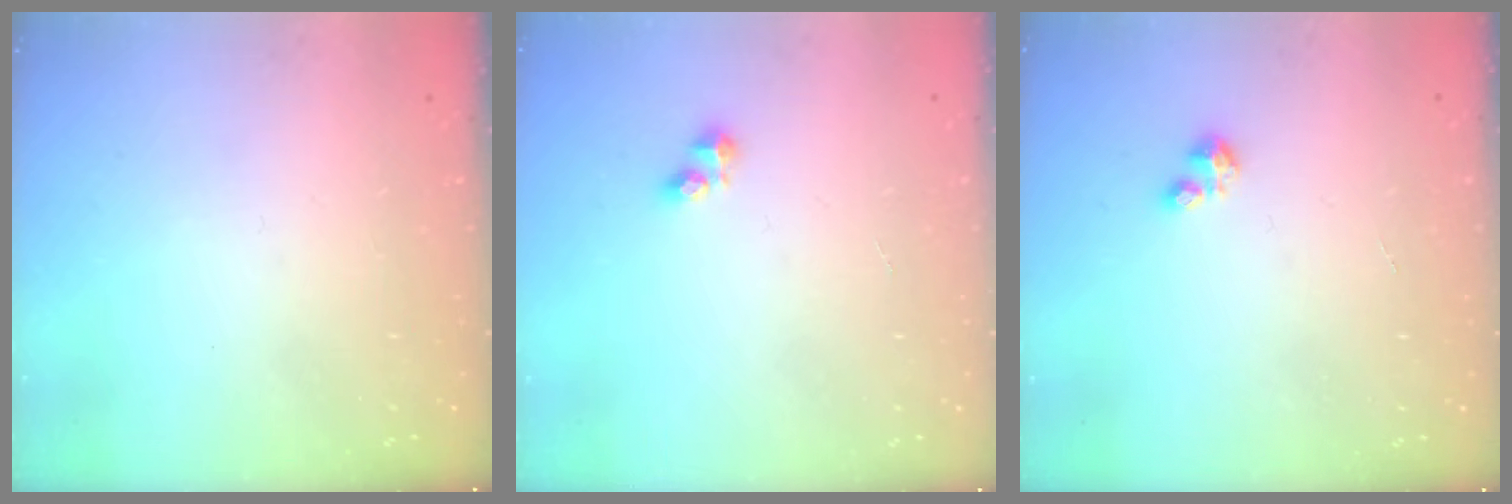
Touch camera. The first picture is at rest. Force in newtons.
{"total": 2.6, "press": 2.6, "slide": 0.2}
{"total": 1.7, "press": 1.6, "slide": 0.3}